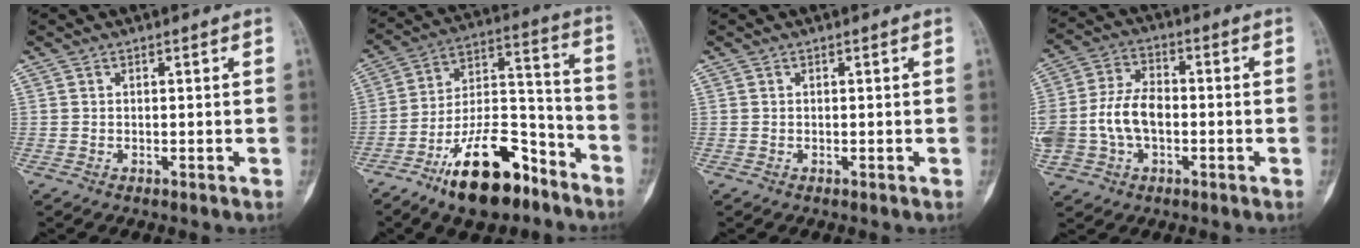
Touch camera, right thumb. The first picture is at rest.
{"total": 19.3, "force": [-12.2, 8.4, 12.4], "torque": [-0.187, 0.098, -0.207]}
{"total": 0.0}
{"total": 12.1, "force": [-1.6, 8.1, 8.9], "torque": [-0.178, 0.028, -0.031]}